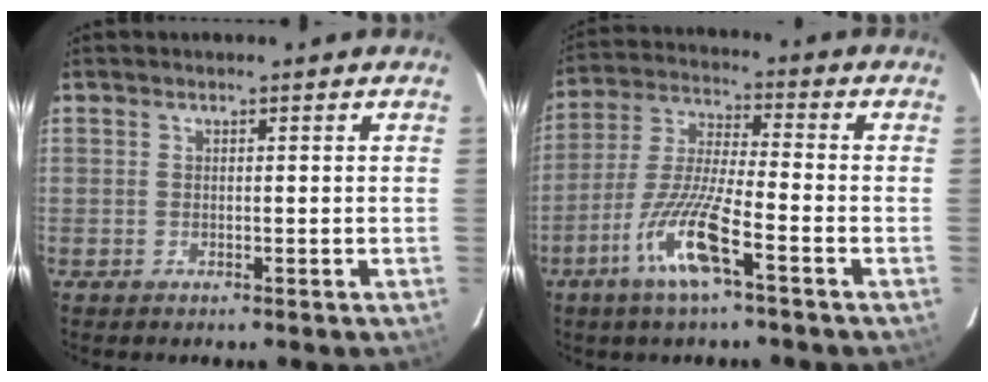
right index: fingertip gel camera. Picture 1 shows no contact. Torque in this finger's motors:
{"motor_torque": [1.54, -0.60, 0.38, 0.15]}